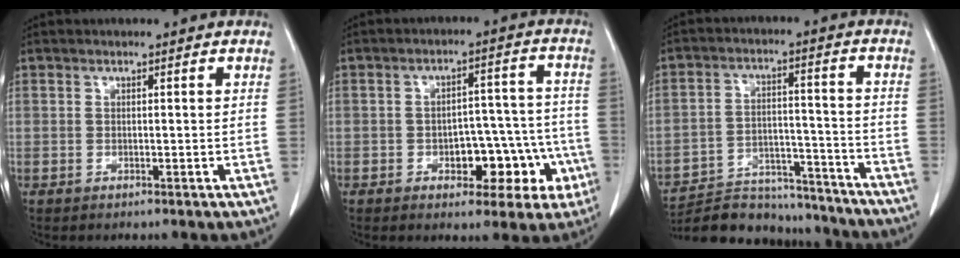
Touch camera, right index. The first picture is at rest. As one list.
[{"total": 9.9, "force": [-3.7, 5.4, 7.4], "torque": [-0.074, 0.038, -0.037]}, {"total": 17.4, "force": [-16.5, 4.2, 3.9], "torque": [-0.078, 0.020, -0.243]}]